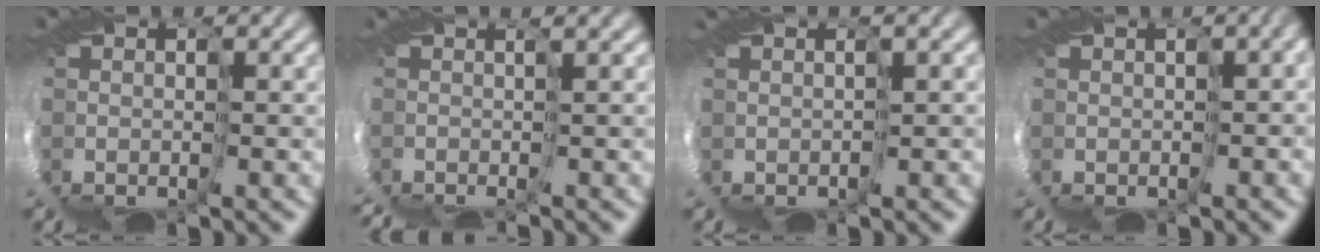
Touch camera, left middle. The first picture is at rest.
{"total": 5.1, "force": [-3.5, -3.0, -2.3], "torque": [0.018, -0.017, -0.028]}
{"total": 3.5, "force": [0.4, -2.8, -2.0], "torque": [0.039, -0.012, 0.016]}
{"total": 1.9, "force": [-0.6, 0.7, 1.7], "torque": [-0.027, 0.004, 0.014]}